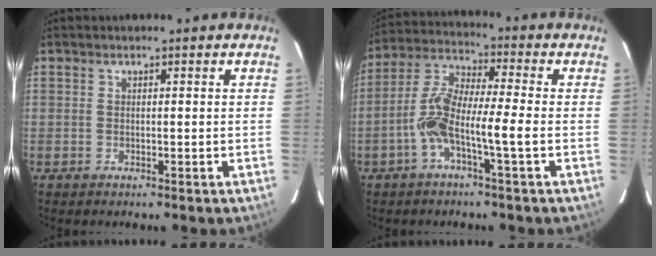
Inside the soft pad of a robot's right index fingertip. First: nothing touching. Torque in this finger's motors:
{"motor_torque": [1.56, -0.59, 0.77, 0.21]}